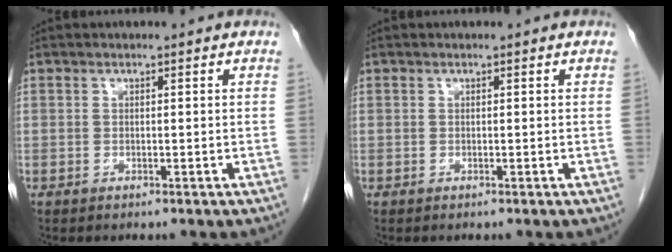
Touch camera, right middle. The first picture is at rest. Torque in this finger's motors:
{"motor_torque": [0.00, 0.00, 0.00, 0.00]}